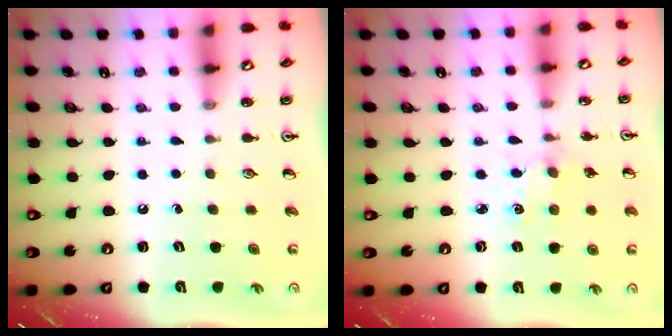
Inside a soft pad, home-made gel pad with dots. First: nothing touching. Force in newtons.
{"total": 2.5, "press": 2.5, "slide": 0.5}